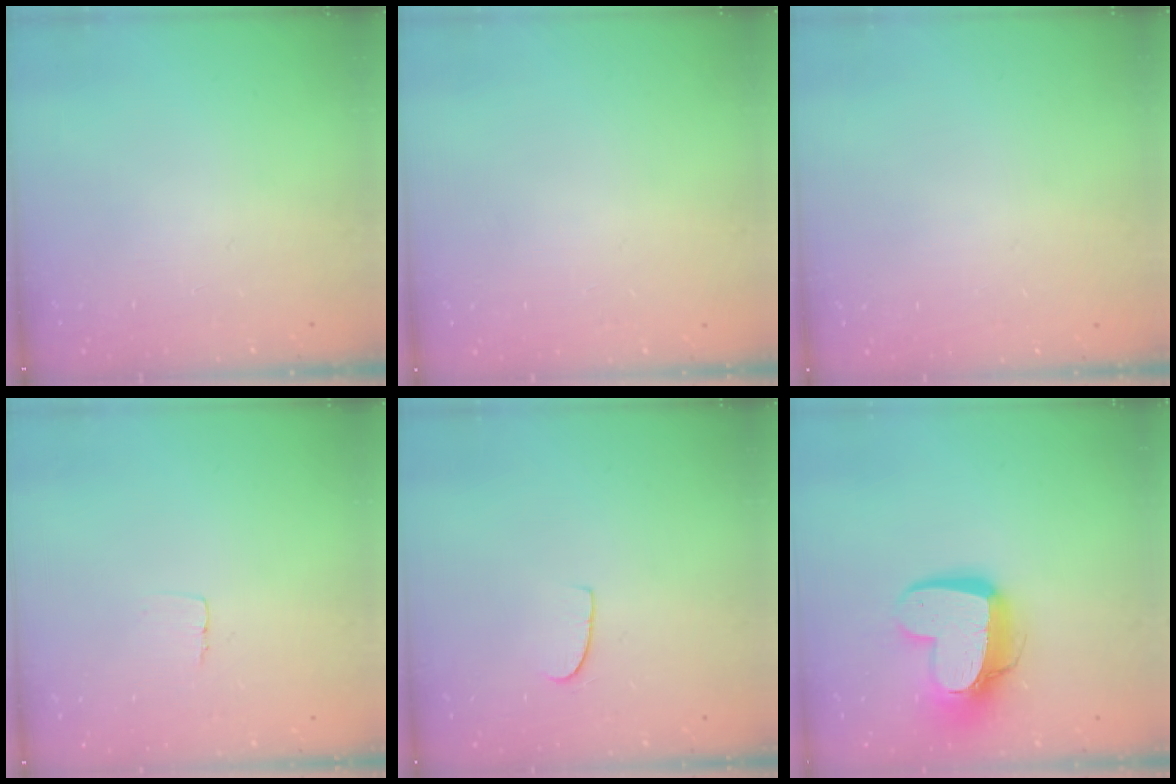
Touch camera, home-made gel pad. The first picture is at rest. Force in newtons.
{"total": 0.0}
{"total": 0.0}
{"total": 3.1, "press": 3.1, "slide": 0.2}
{"total": 5.4, "press": 5.4, "slide": 0.4}
{"total": 14.4, "press": 14.3, "slide": 1.3}